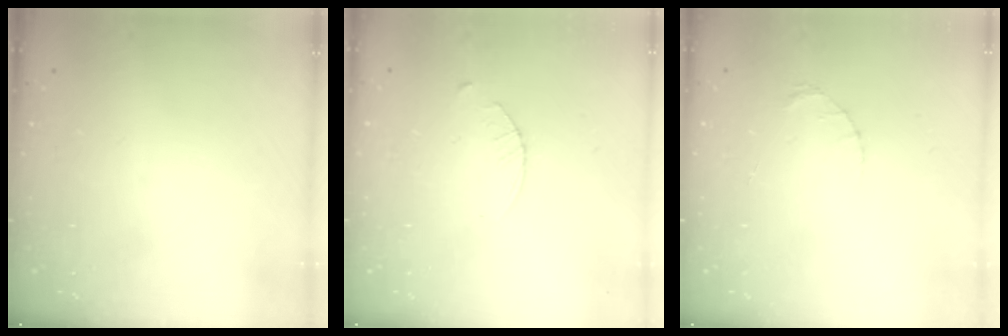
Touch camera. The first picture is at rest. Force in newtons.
{"total": 2.9, "press": 2.9, "slide": 0.4}
{"total": 1.4, "press": 1.4, "slide": 0.2}